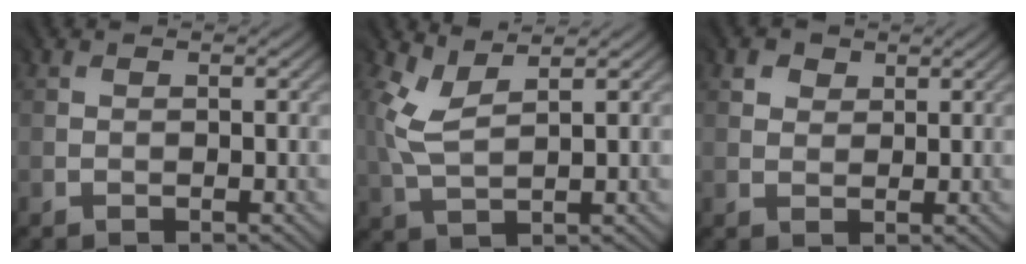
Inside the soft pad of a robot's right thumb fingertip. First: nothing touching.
{"total": 3.7, "force": [2.1, 1.3, 2.8], "torque": [-0.084, 0.002, 0.050]}
{"total": 1.7, "force": [1.2, 1.2, -0.1], "torque": [0.003, 0.000, 0.023]}